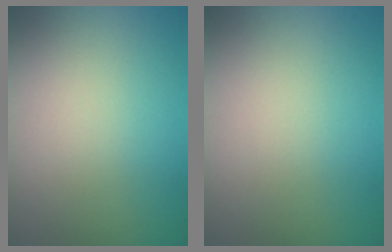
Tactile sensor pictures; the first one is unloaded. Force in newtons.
{"total": 0.0}